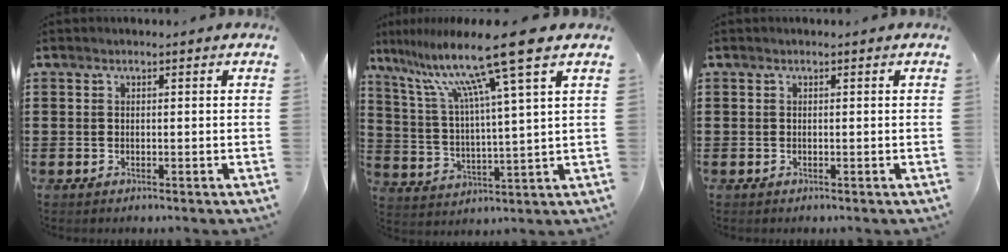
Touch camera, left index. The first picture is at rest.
{"total": 13.6, "force": [8.9, -0.3, 10.3], "torque": [-0.208, -0.037, 0.135]}
{"total": 0.0}